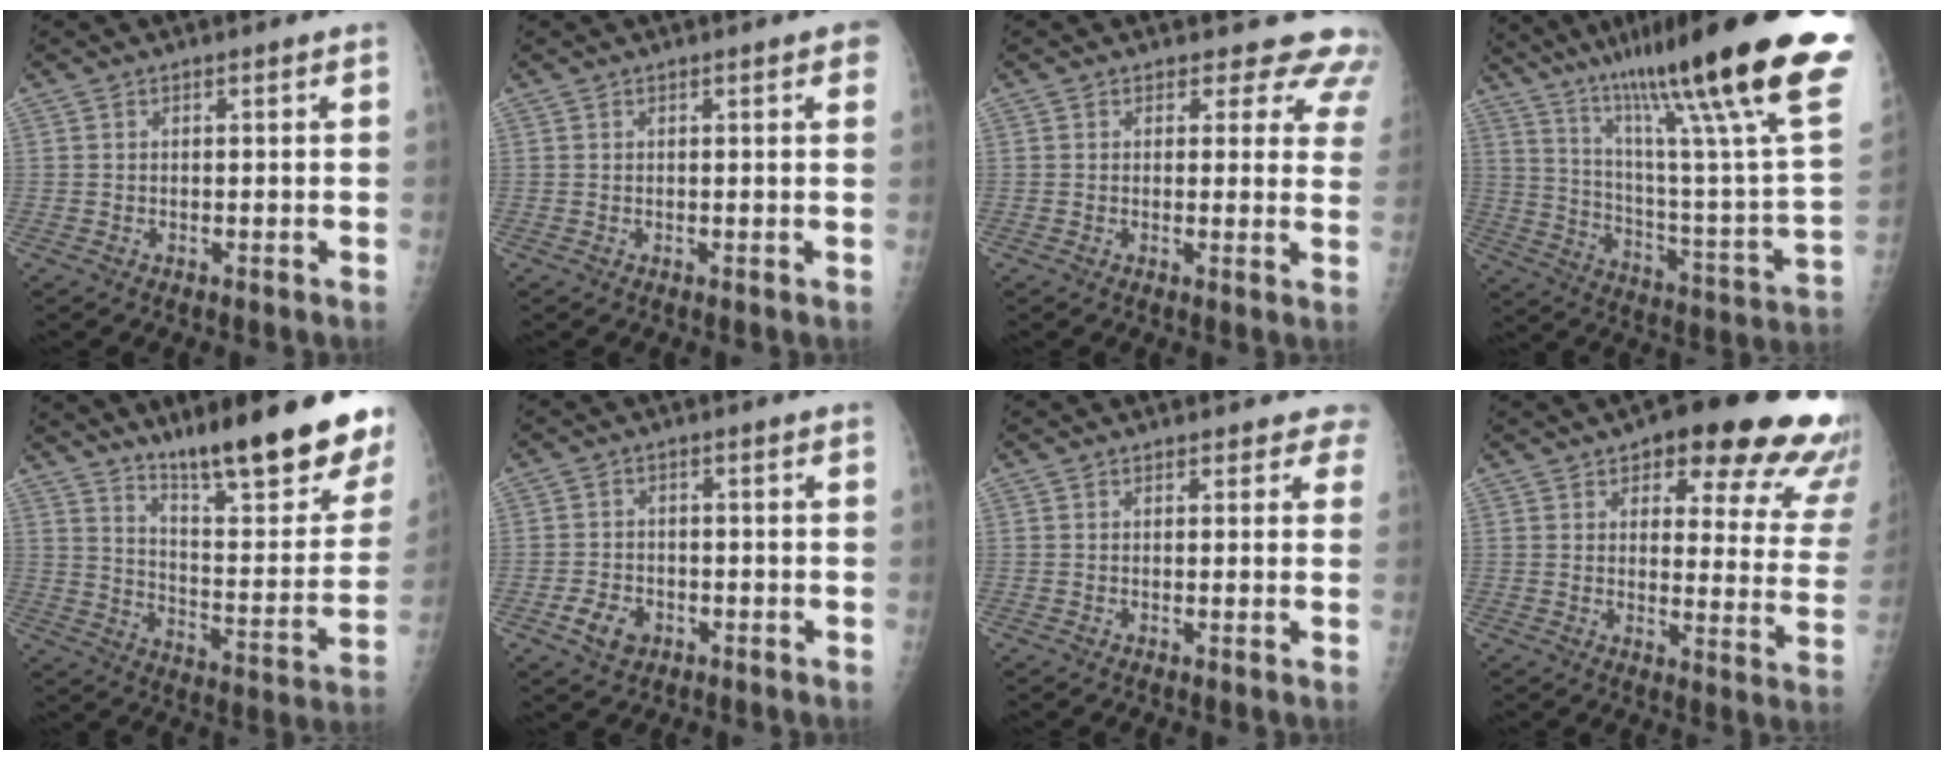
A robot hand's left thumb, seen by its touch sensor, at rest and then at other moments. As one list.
[{"total": 2.3, "force": [1.2, 0.6, 1.8], "torque": [-0.016, 0.002, 0.010]}, {"total": 9.8, "force": [8.5, 4.7, 1.6], "torque": [0.037, -0.040, 0.061]}, {"total": 35.4, "force": [23.1, 3.1, 26.7], "torque": [-0.336, -0.082, 0.354]}, {"total": 24.0, "force": [17.3, 4.3, 16.1], "torque": [-0.202, -0.101, 0.260]}, {"total": 4.8, "force": [-2.2, 3.4, 2.5], "torque": [-0.038, 0.010, -0.033]}, {"total": 3.0, "force": [2.5, 1.5, 0.0], "torque": [0.034, -0.011, 0.008]}, {"total": 22.3, "force": [15.6, 7.7, 14.0], "torque": [-0.115, -0.066, 0.173]}]